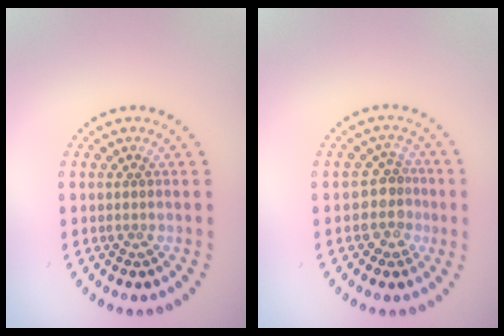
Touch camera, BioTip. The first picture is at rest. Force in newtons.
{"total": 2.5, "press": 2.0, "slide": 1.5}